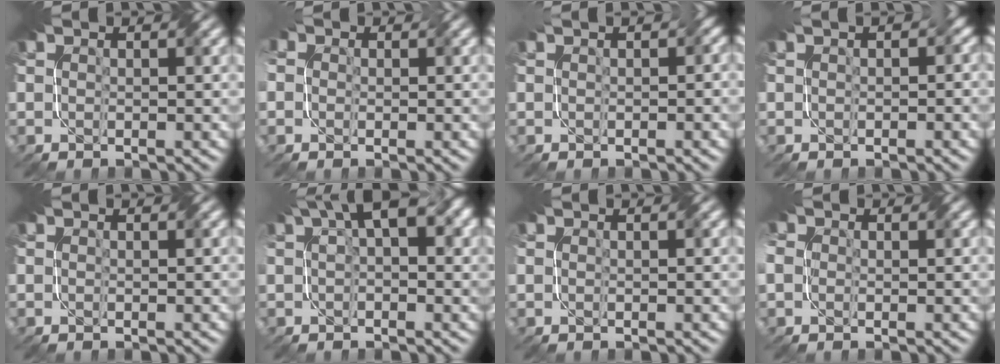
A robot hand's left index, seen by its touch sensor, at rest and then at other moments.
{"total": 4.5, "force": [0.2, 3.9, 2.2], "torque": [-0.040, 0.009, -0.031]}
{"total": 1.8, "force": [0.1, 1.0, 1.5], "torque": [-0.007, 0.001, 0.001]}
{"total": 3.0, "force": [0.1, 1.9, 2.3], "torque": [-0.005, 0.002, 0.002]}
{"total": 0.0}
{"total": 4.6, "force": [1.6, 2.0, 3.9], "torque": [-0.048, 0.014, 0.018]}
{"total": 0.0}
{"total": 3.7, "force": [0.2, 3.2, 1.9], "torque": [-0.042, 0.012, -0.018]}